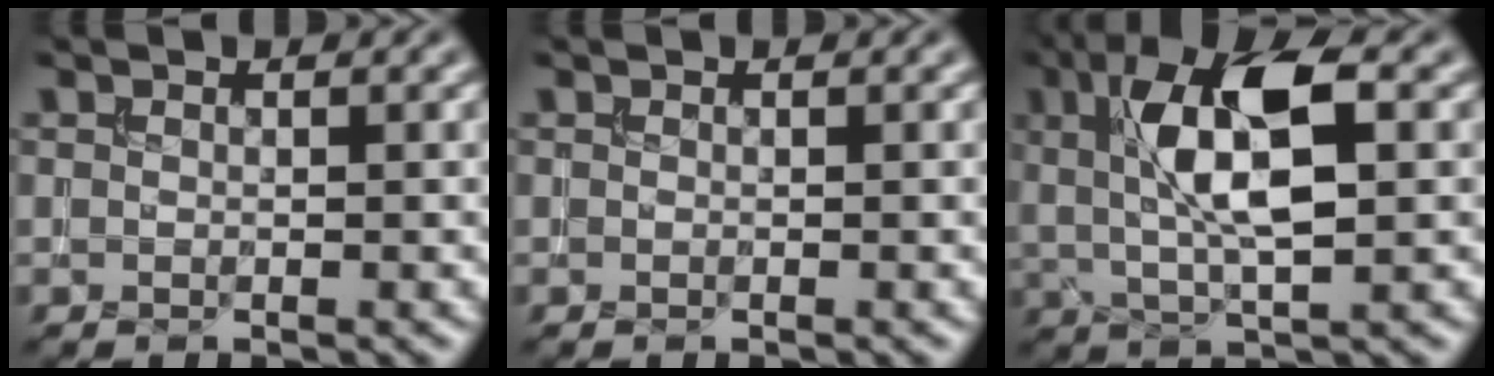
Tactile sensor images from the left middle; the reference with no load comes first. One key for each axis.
{"total": 0.0}
{"total": 8.9, "fx": 1.8, "fy": 3.4, "fz": 8.0, "tx": -0.142, "ty": 0.011, "tz": 0.029}